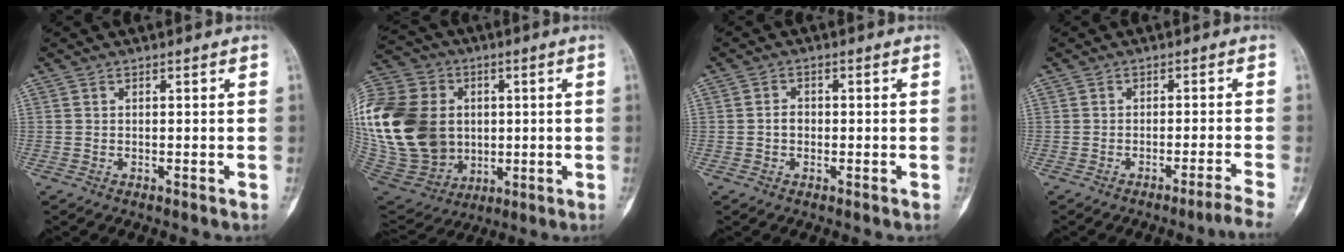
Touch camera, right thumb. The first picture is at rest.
{"total": 33.0, "force": [2.6, 25.5, 20.8], "torque": [-0.478, 0.029, 0.068]}
{"total": 2.1, "force": [-0.3, 1.7, 1.2], "torque": [-0.012, 0.008, -0.007]}
{"total": 4.1, "force": [-3.3, -1.6, 1.9], "torque": [-0.044, 0.018, -0.047]}